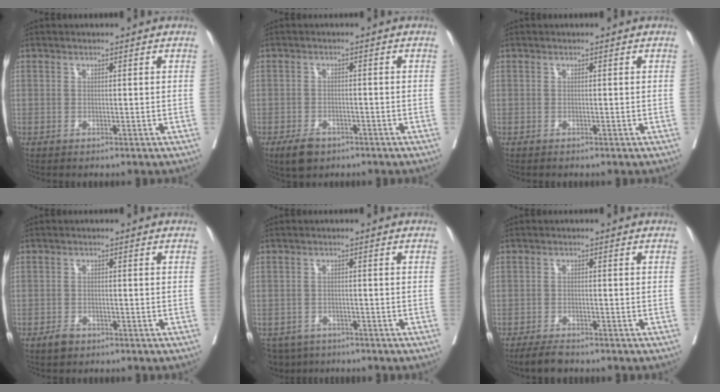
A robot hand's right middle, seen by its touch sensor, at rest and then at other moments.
{"total": 4.0, "force": [-2.8, 2.1, 2.0], "torque": [-0.039, -0.002, -0.041]}
{"total": 0.0}
{"total": 2.0, "force": [-1.5, 1.1, 0.8], "torque": [-0.018, 0.001, -0.021]}
{"total": 5.7, "force": [-4.6, 3.3, 0.7], "torque": [-0.009, -0.007, -0.072]}
{"total": 3.4, "force": [-3.0, 0.6, 1.4], "torque": [-0.027, -0.008, -0.055]}